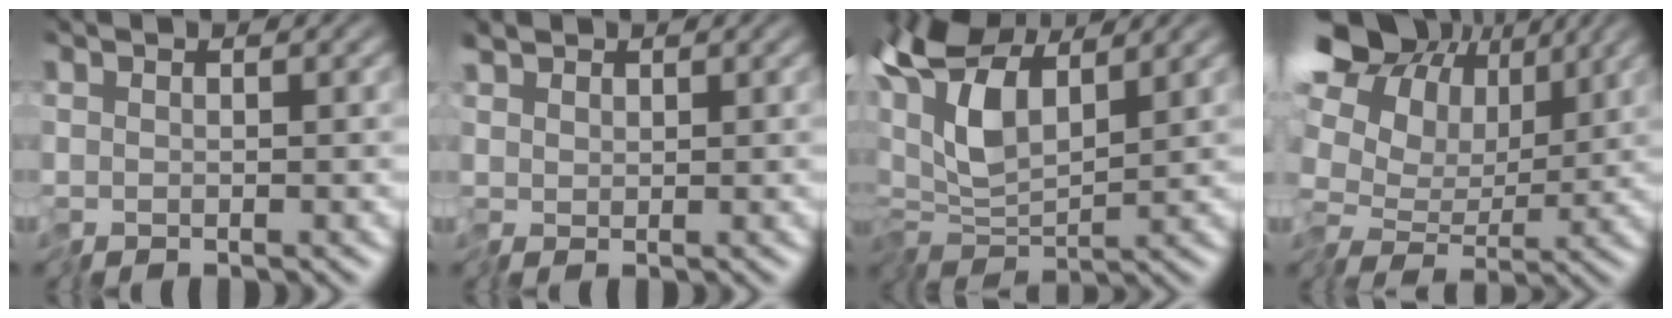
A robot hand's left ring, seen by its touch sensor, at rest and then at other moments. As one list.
[{"total": 1.2, "force": [0.6, 1.0, 0.5], "torque": [-0.013, 0.005, 0.010]}, {"total": 8.9, "force": [3.1, 4.2, 7.2], "torque": [-0.160, 0.016, 0.048]}, {"total": 13.5, "force": [2.9, 10.1, 8.4], "torque": [-0.155, 0.027, 0.042]}]